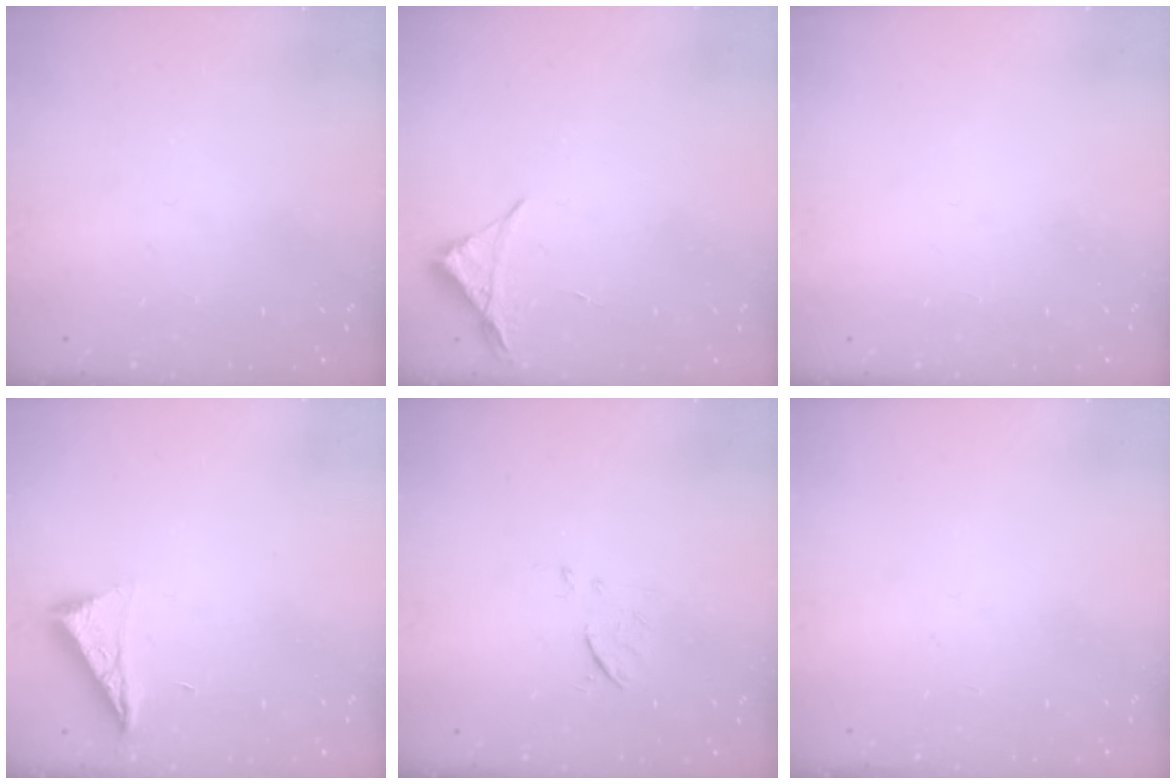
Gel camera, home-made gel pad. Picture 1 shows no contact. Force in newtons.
{"total": 3.4, "press": 3.4, "slide": 0.6}
{"total": 1.5, "press": 1.5, "slide": 0.1}
{"total": 7.1, "press": 7.1, "slide": 0.5}
{"total": 6.0, "press": 5.9, "slide": 0.6}
{"total": 0.0}